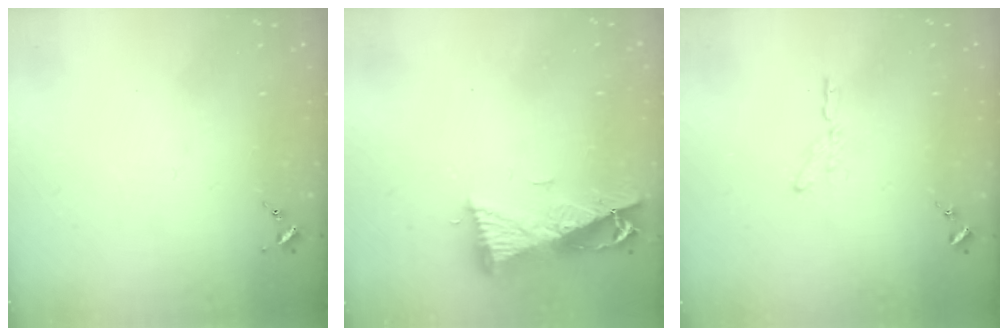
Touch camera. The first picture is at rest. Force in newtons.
{"total": 9.5, "press": 9.5, "slide": 0.9}
{"total": 3.3, "press": 3.3, "slide": 0.3}